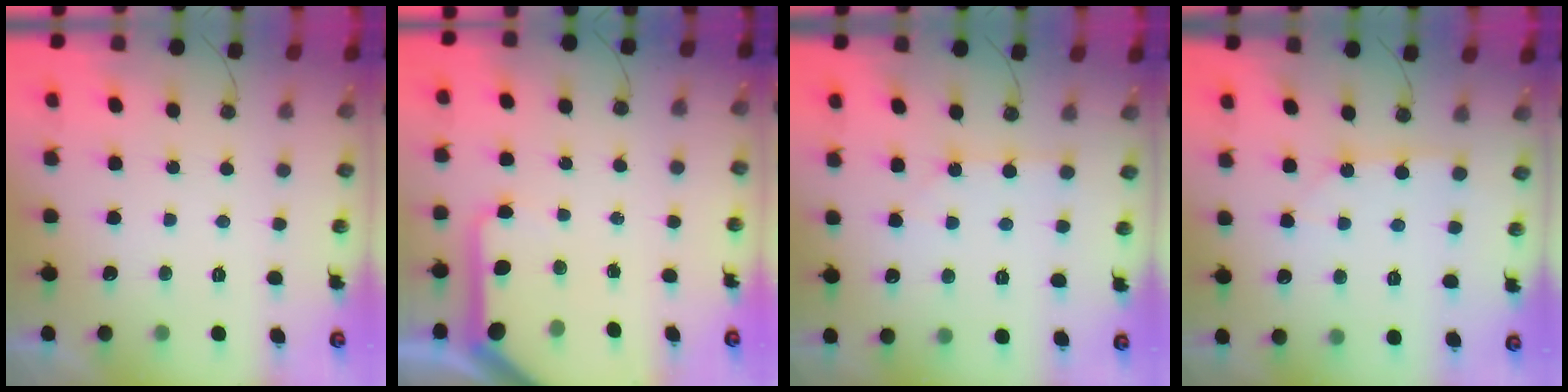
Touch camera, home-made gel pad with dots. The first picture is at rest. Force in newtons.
{"total": 9.2, "press": 9.1, "slide": 1.0}
{"total": 1.7, "press": 1.6, "slide": 0.3}
{"total": 3.0, "press": 3.0, "slide": 0.4}